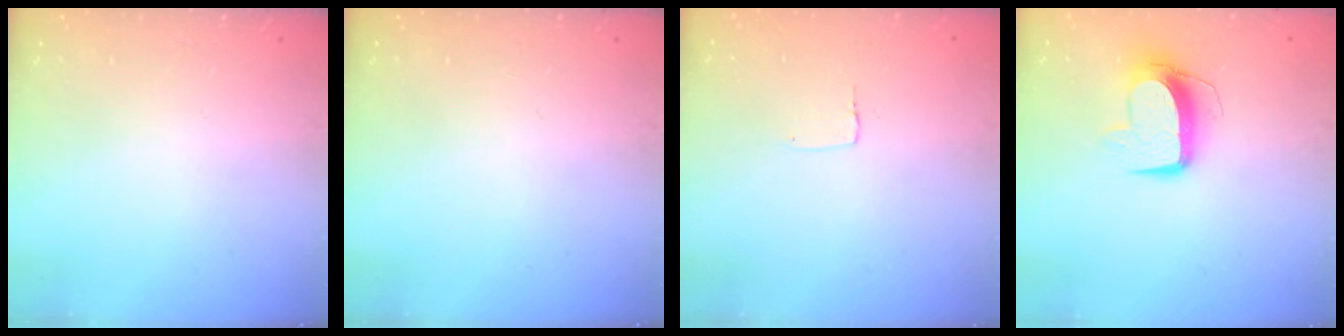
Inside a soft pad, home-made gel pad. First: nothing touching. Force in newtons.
{"total": 0.0}
{"total": 3.3, "press": 3.3, "slide": 0.1}
{"total": 10.9, "press": 10.9, "slide": 0.7}